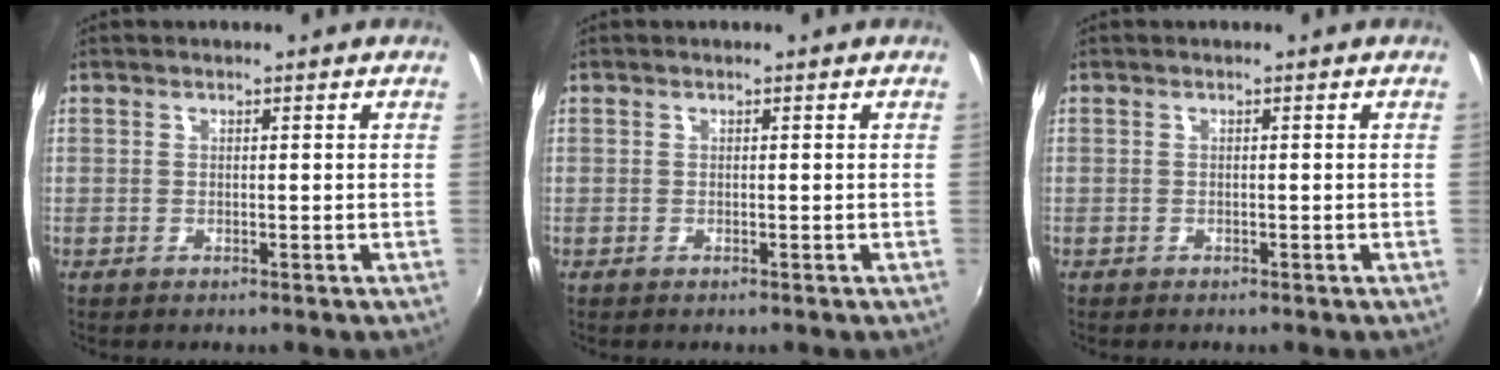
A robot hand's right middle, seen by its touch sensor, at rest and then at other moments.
{"total": 0.0}
{"total": 0.0}